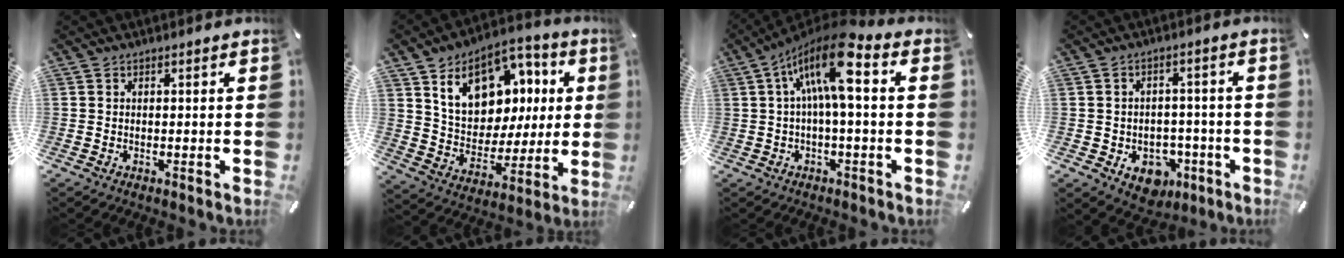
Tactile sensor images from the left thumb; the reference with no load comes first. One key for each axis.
{"total": 16.5, "fx": 7.0, "fy": 12.6, "fz": 8.1, "tx": -0.133, "ty": -0.024, "tz": 0.134}
{"total": 14.4, "fx": 3.3, "fy": 4.8, "fz": 13.2, "tx": -0.248, "ty": -0.011, "tz": 0.050}
{"total": 7.8, "fx": -2.9, "fy": 6.4, "fz": 3.4, "tx": -0.033, "ty": 0.021, "tz": -0.043}